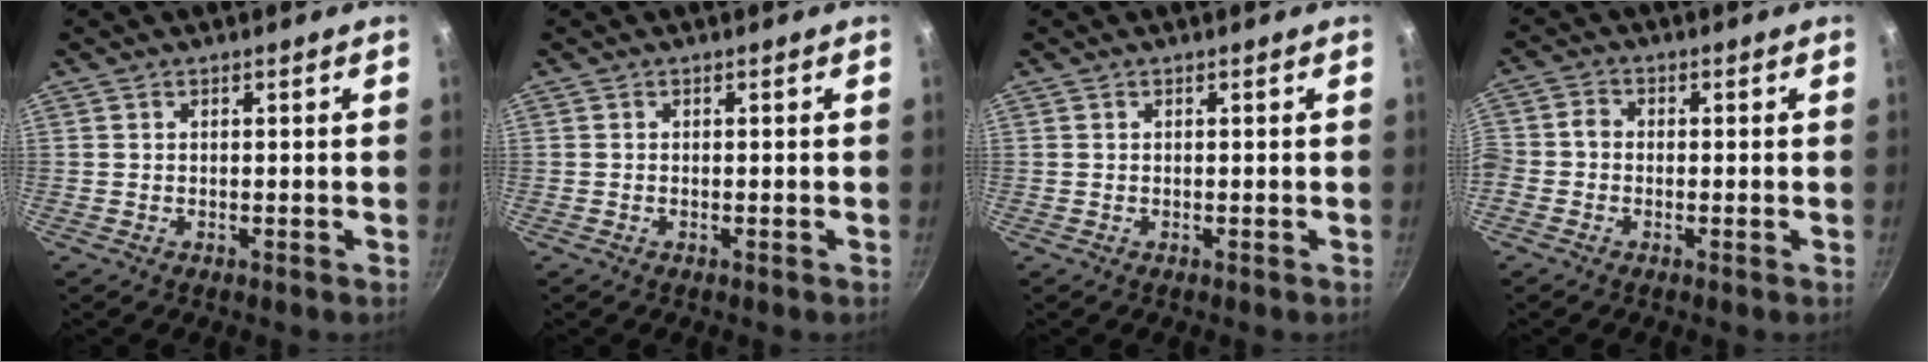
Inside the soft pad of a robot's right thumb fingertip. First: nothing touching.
{"total": 0.0}
{"total": 0.0}
{"total": 3.6, "force": [-1.2, 2.8, 1.9], "torque": [-0.043, 0.017, -0.037]}